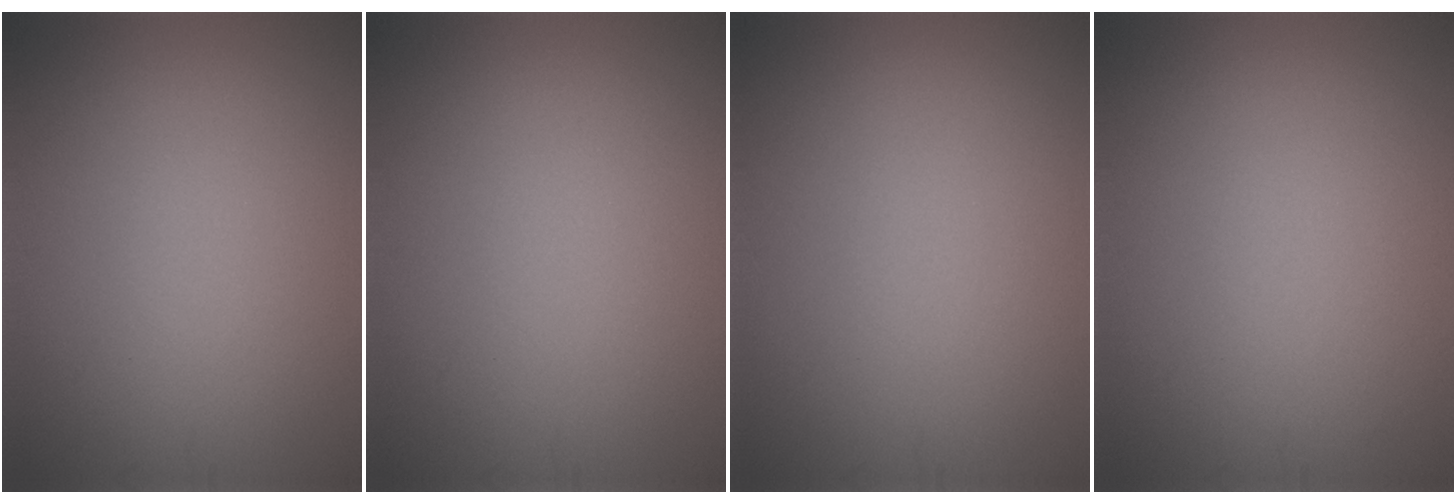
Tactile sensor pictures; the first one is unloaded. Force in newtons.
{"total": 0.0}
{"total": 0.0}
{"total": 0.0}